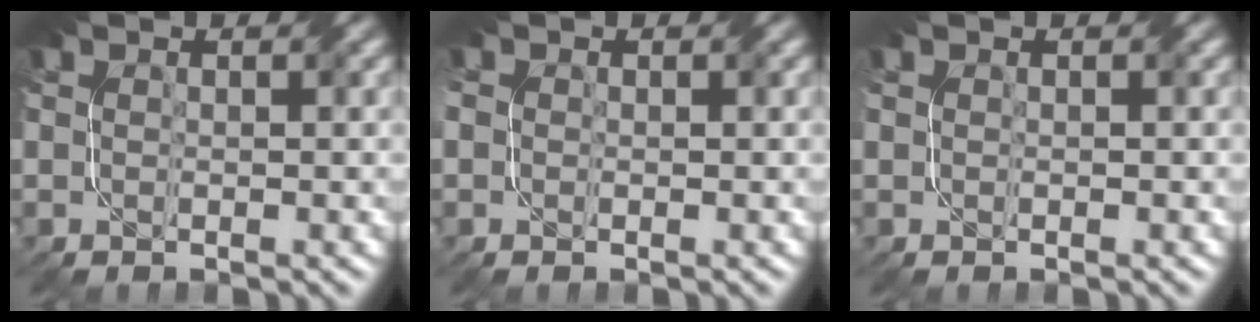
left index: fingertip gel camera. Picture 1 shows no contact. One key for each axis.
{"total": 1.7, "fx": -0.1, "fy": 1.5, "fz": 0.7, "tx": -0.010, "ty": 0.001, "tz": -0.001}
{"total": 0.0}